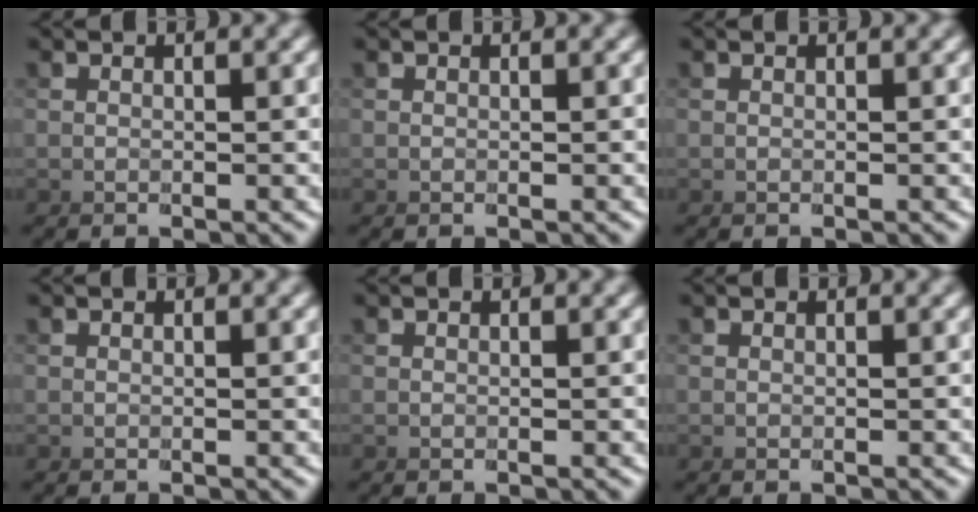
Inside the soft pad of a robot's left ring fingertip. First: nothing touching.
{"total": 0.0}
{"total": 0.0}
{"total": 0.0}
{"total": 0.0}
{"total": 0.0}